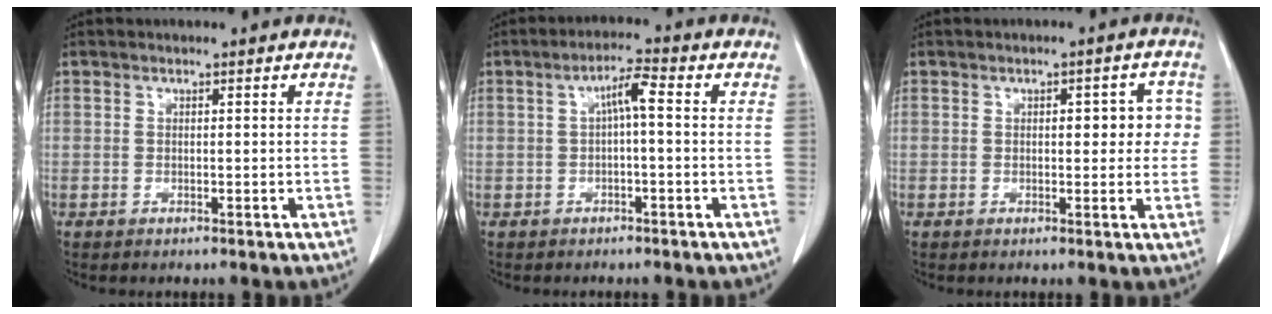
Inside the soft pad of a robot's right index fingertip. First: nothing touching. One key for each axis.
{"total": 3.9, "fx": 0.3, "fy": 0.5, "fz": 3.8, "tx": -0.067, "ty": 0.015, "tz": 0.004}
{"total": 5.3, "fx": 0.9, "fy": 2.4, "fz": 4.6, "tx": -0.044, "ty": 0.020, "tz": 0.010}